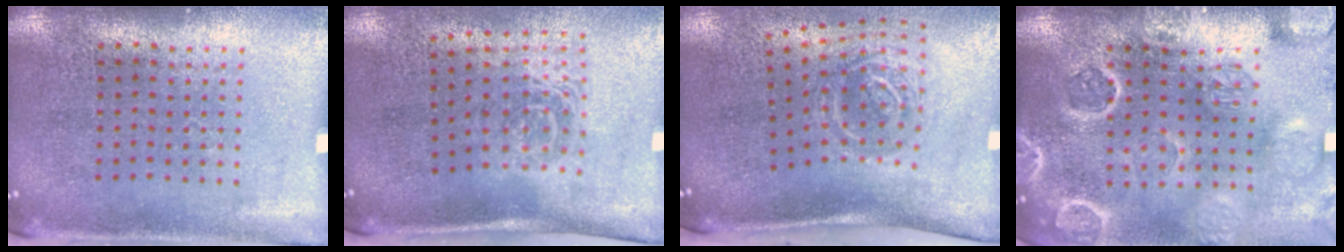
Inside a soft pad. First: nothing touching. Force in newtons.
{"total": 1.7, "press": 1.1, "slide": 1.3}
{"total": 2.1, "press": 1.3, "slide": 1.6}
{"total": 3.7, "press": 3.3, "slide": 1.7}